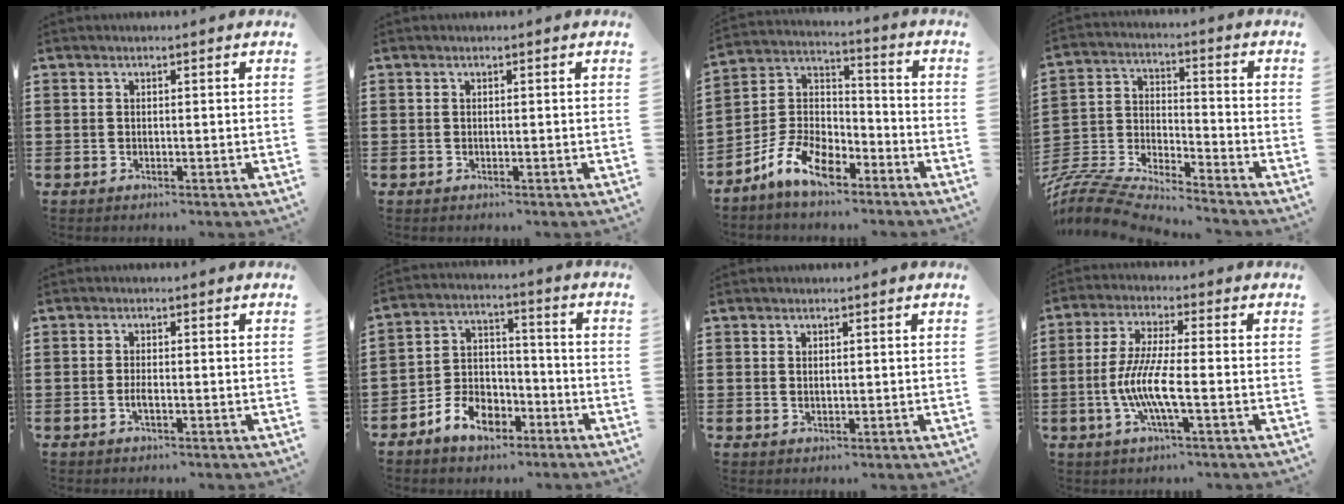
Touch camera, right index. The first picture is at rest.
{"total": 0.0}
{"total": 9.9, "force": [-6.7, 4.6, 5.5], "torque": [-0.136, 0.013, -0.134]}
{"total": 7.3, "force": [-7.1, 0.8, 1.4], "torque": [-0.049, -0.010, -0.149]}
{"total": 1.7, "force": [-0.6, 0.2, 1.6], "torque": [-0.031, -0.003, -0.009]}
{"total": 7.0, "force": [-4.4, 4.8, 2.6], "torque": [-0.066, 0.025, -0.084]}
{"total": 0.8, "force": [0.5, 0.4, 0.4], "torque": [-0.009, 0.004, 0.009]}
{"total": 7.9, "force": [-2.1, 1.1, 7.5], "torque": [-0.163, -0.014, -0.048]}